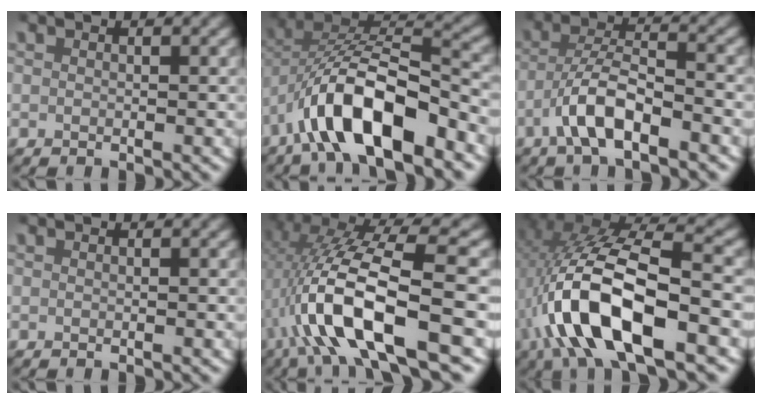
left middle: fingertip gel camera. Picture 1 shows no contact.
{"total": 8.5, "force": [-2.7, 4.8, 6.6], "torque": [-0.125, -0.005, -0.045]}
{"total": 4.3, "force": [-2.4, 1.3, 3.4], "torque": [-0.067, 0.004, -0.048]}
{"total": 0.0}
{"total": 10.7, "force": [-1.3, 4.0, 9.8], "torque": [-0.195, -0.005, -0.016]}
{"total": 11.5, "force": [-1.0, 5.1, 10.2], "torque": [-0.211, -0.007, -0.013]}